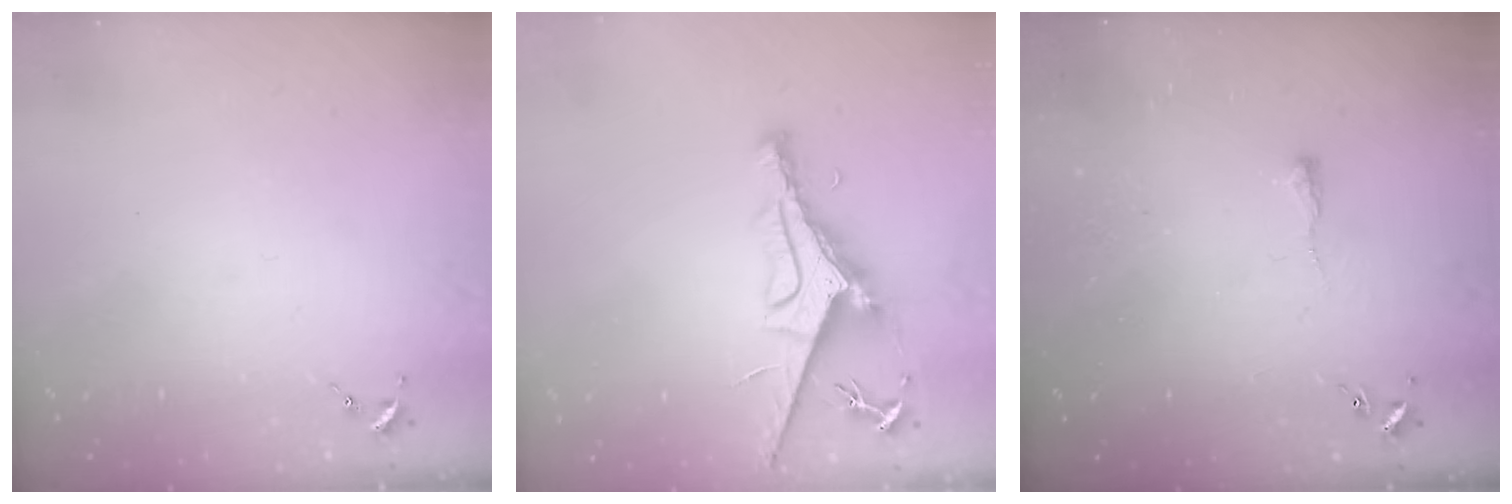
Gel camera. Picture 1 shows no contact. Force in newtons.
{"total": 8.7, "press": 8.7, "slide": 1.1}
{"total": 2.8, "press": 2.7, "slide": 0.6}